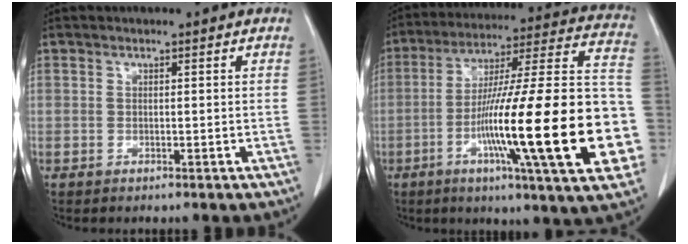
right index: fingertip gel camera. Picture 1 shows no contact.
{"total": 30.3, "force": [-7.3, 2.4, 29.3], "torque": [-0.383, -0.007, -0.127]}